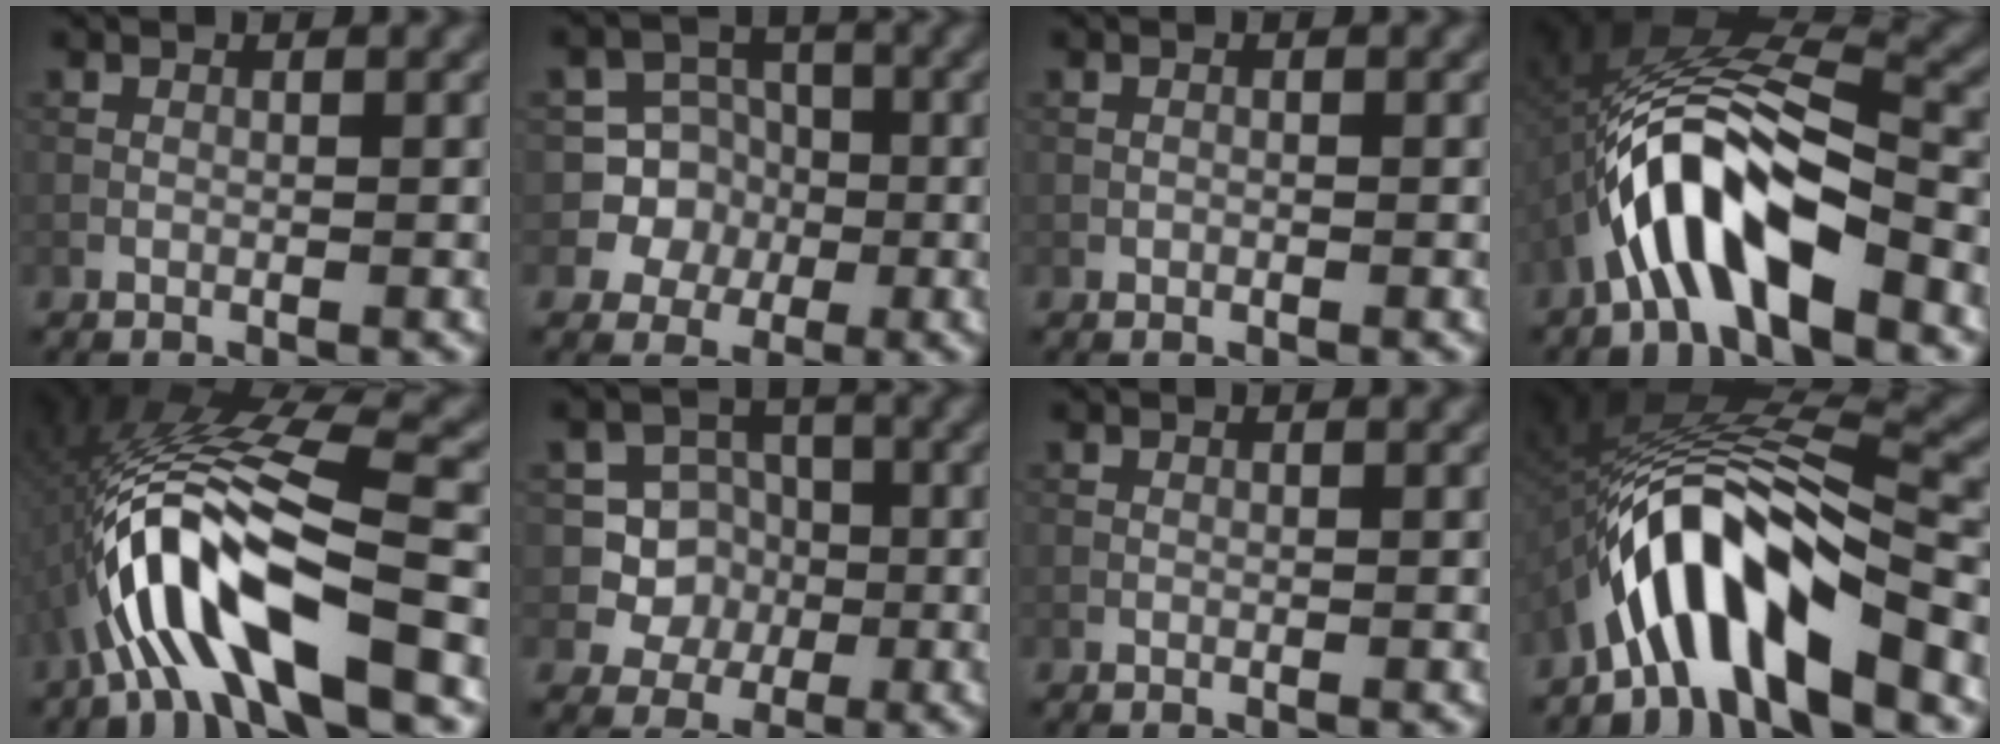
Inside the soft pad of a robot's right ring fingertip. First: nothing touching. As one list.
[{"total": 6.3, "force": [-1.4, 6.1, 0.5], "torque": [0.008, 0.019, -0.039]}, {"total": 0.0}, {"total": 9.0, "force": [-4.5, 2.9, 7.3], "torque": [-0.129, 0.020, -0.077]}, {"total": 10.9, "force": [-4.0, 2.5, 9.8], "torque": [-0.197, 0.022, -0.067]}, {"total": 5.5, "force": [-0.6, 5.4, 1.0], "torque": [-0.008, 0.028, -0.028]}, {"total": 0.0}, {"total": 10.2, "force": [-5.8, 2.8, 7.9], "torque": [-0.131, 0.014, -0.098]}]